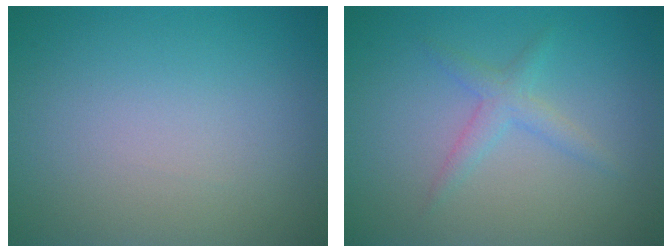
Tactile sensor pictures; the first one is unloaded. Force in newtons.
{"total": 1.8, "press": 1.8, "slide": 0.1}